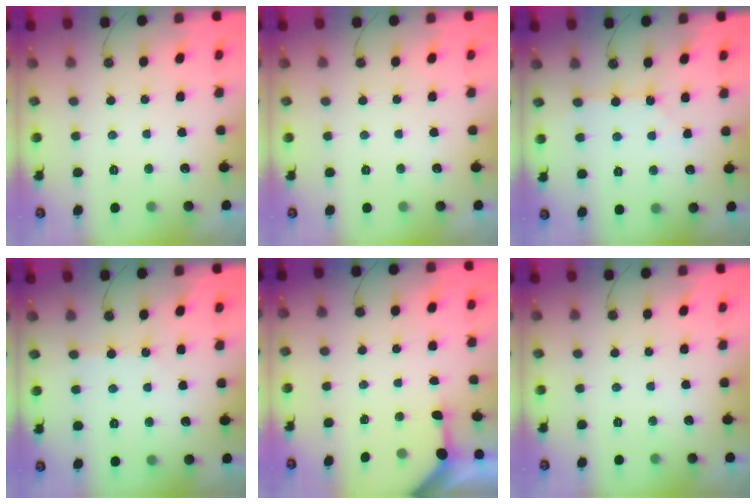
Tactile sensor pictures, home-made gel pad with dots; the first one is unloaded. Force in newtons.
{"total": 0.0}
{"total": 1.8, "press": 1.7, "slide": 0.3}
{"total": 2.5, "press": 2.5, "slide": 0.4}
{"total": 2.8, "press": 2.8, "slide": 0.2}
{"total": 0.0}